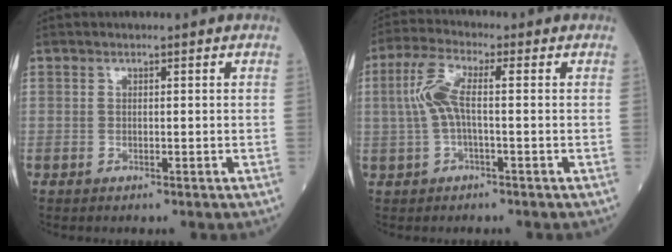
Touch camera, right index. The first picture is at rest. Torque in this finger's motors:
{"motor_torque": [0.80, 0.23, 0.16, 0.14]}